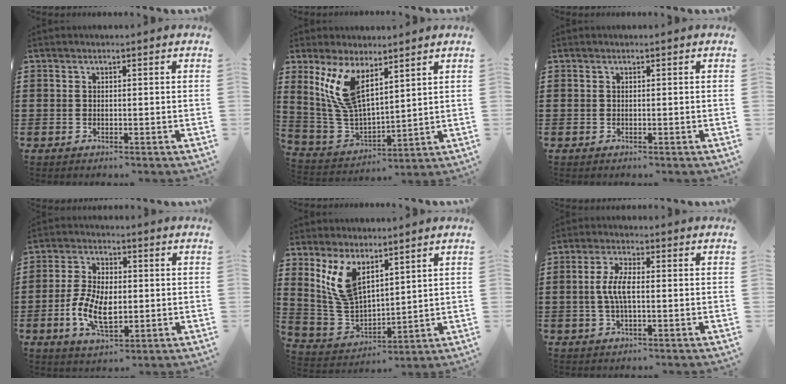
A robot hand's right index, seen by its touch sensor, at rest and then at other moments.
{"total": 10.3, "force": [5.4, 4.3, 7.7], "torque": [-0.191, -0.019, 0.096]}
{"total": 0.0}
{"total": 7.9, "force": [-1.5, 4.2, 6.5], "torque": [-0.147, 0.003, -0.033]}
{"total": 8.8, "force": [4.8, 4.3, 5.9], "torque": [-0.154, -0.013, 0.086]}
{"total": 5.1, "force": [-0.3, 1.7, 4.8], "torque": [-0.102, 0.000, -0.011]}